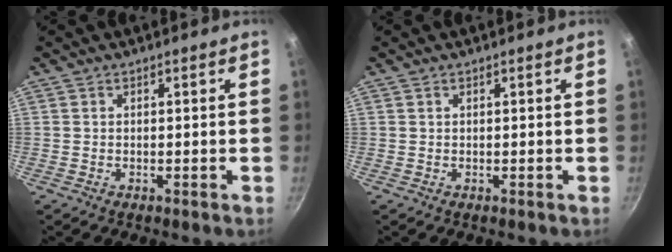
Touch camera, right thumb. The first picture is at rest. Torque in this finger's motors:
{"motor_torque": [0.16, 0.09, 0.35, 0.16, -0.03]}